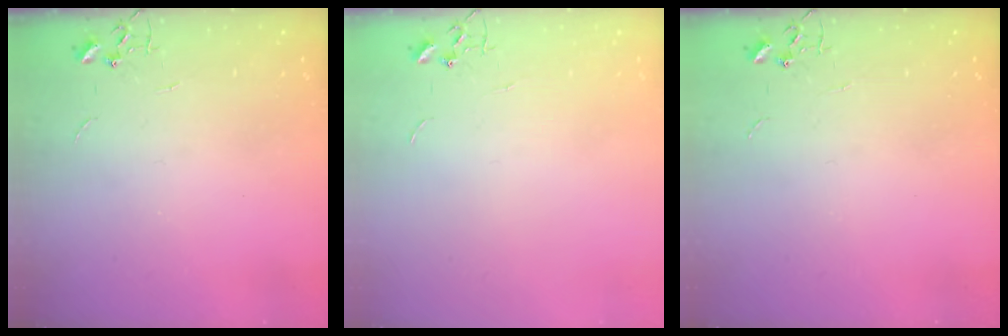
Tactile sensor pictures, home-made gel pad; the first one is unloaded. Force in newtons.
{"total": 0.0}
{"total": 0.0}